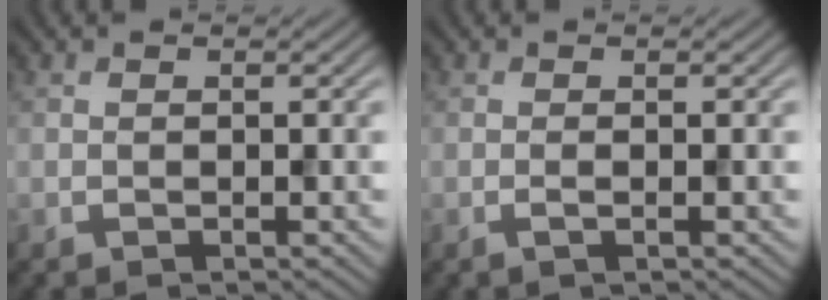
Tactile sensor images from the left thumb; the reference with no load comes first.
{"total": 0.9, "force": [-0.3, 0.0, 0.8], "torque": [-0.017, 0.000, -0.007]}